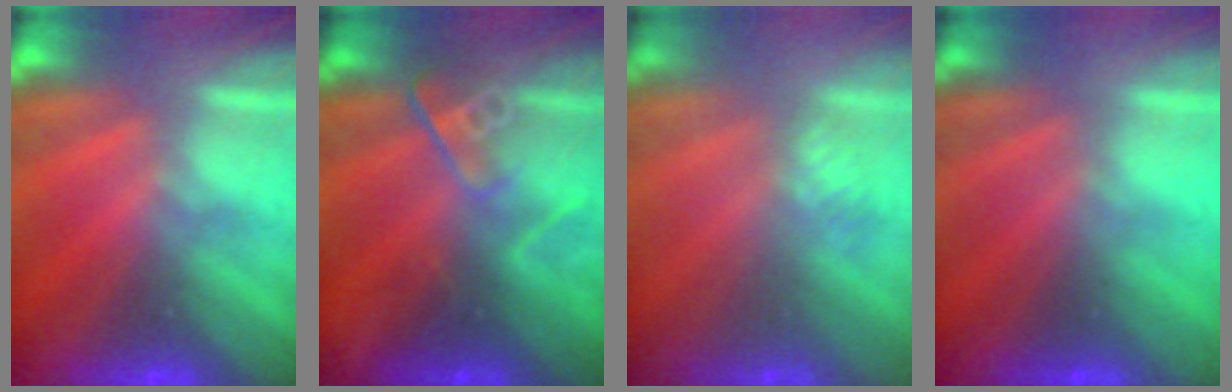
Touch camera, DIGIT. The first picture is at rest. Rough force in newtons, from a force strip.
{"total": 2.5}
{"total": 2.7}
{"total": 3.3}